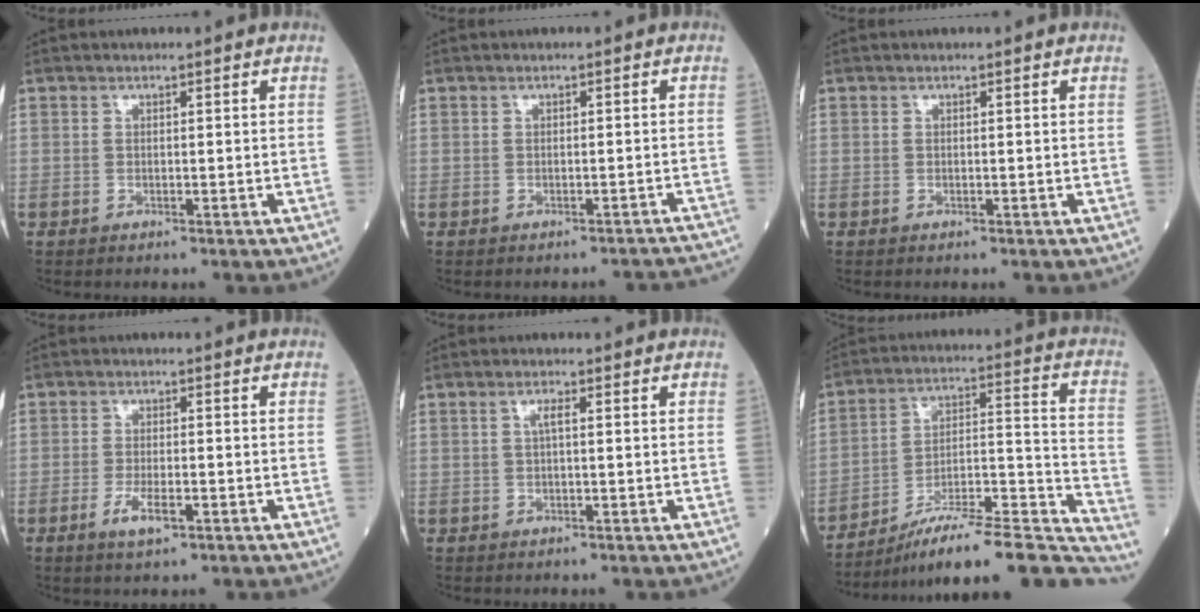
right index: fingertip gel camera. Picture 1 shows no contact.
{"total": 5.8, "force": [-5.7, 0.8, 0.6], "torque": [0.004, 0.006, -0.050]}
{"total": 0.0}
{"total": 3.8, "force": [-1.7, 1.0, 3.3], "torque": [-0.067, -0.003, -0.030]}
{"total": 1.4, "force": [0.3, 0.1, 1.4], "torque": [-0.027, 0.003, 0.004]}
{"total": 23.4, "force": [-20.8, 1.7, 10.6], "torque": [-0.112, 0.022, -0.319]}